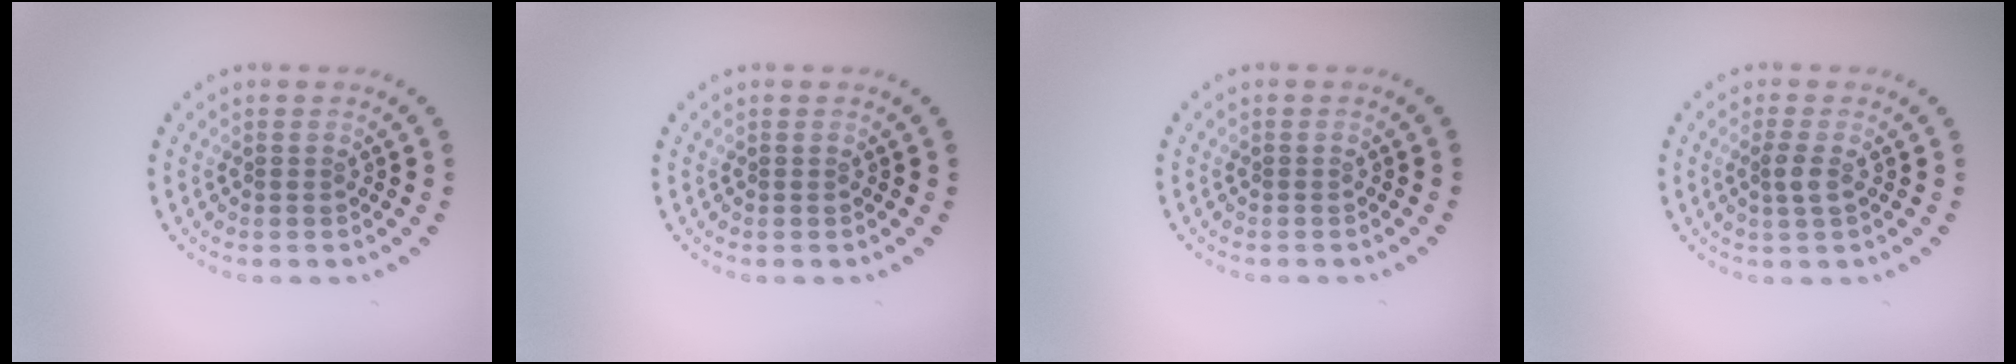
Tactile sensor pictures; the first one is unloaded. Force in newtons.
{"total": 0.0}
{"total": 0.0}
{"total": 1.5, "press": 1.3, "slide": 0.7}